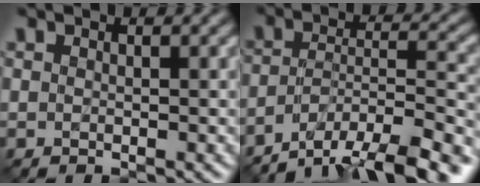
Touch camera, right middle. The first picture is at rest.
{"total": 10.6, "force": [-8.5, 2.9, 5.7], "torque": [-0.105, 0.000, -0.141]}